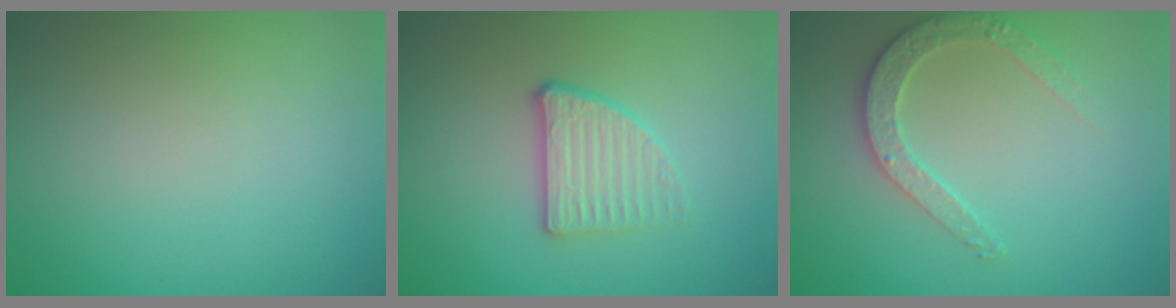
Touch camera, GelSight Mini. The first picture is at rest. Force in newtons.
{"total": 2.8, "press": 2.5, "slide": 1.2}
{"total": 2.7, "press": 2.7, "slide": 0.3}